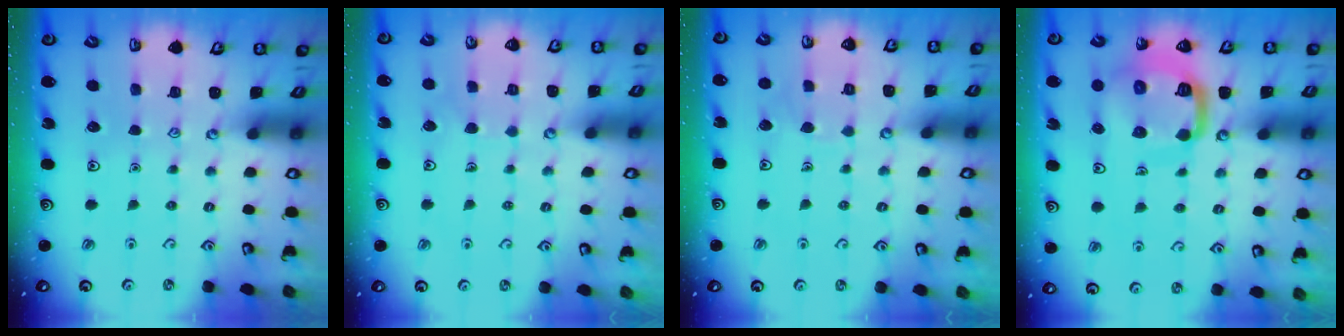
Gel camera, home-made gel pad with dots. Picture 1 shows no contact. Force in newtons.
{"total": 4.9, "press": 4.8, "slide": 0.3}
{"total": 3.9, "press": 3.9, "slide": 0.3}
{"total": 14.0, "press": 13.9, "slide": 1.5}